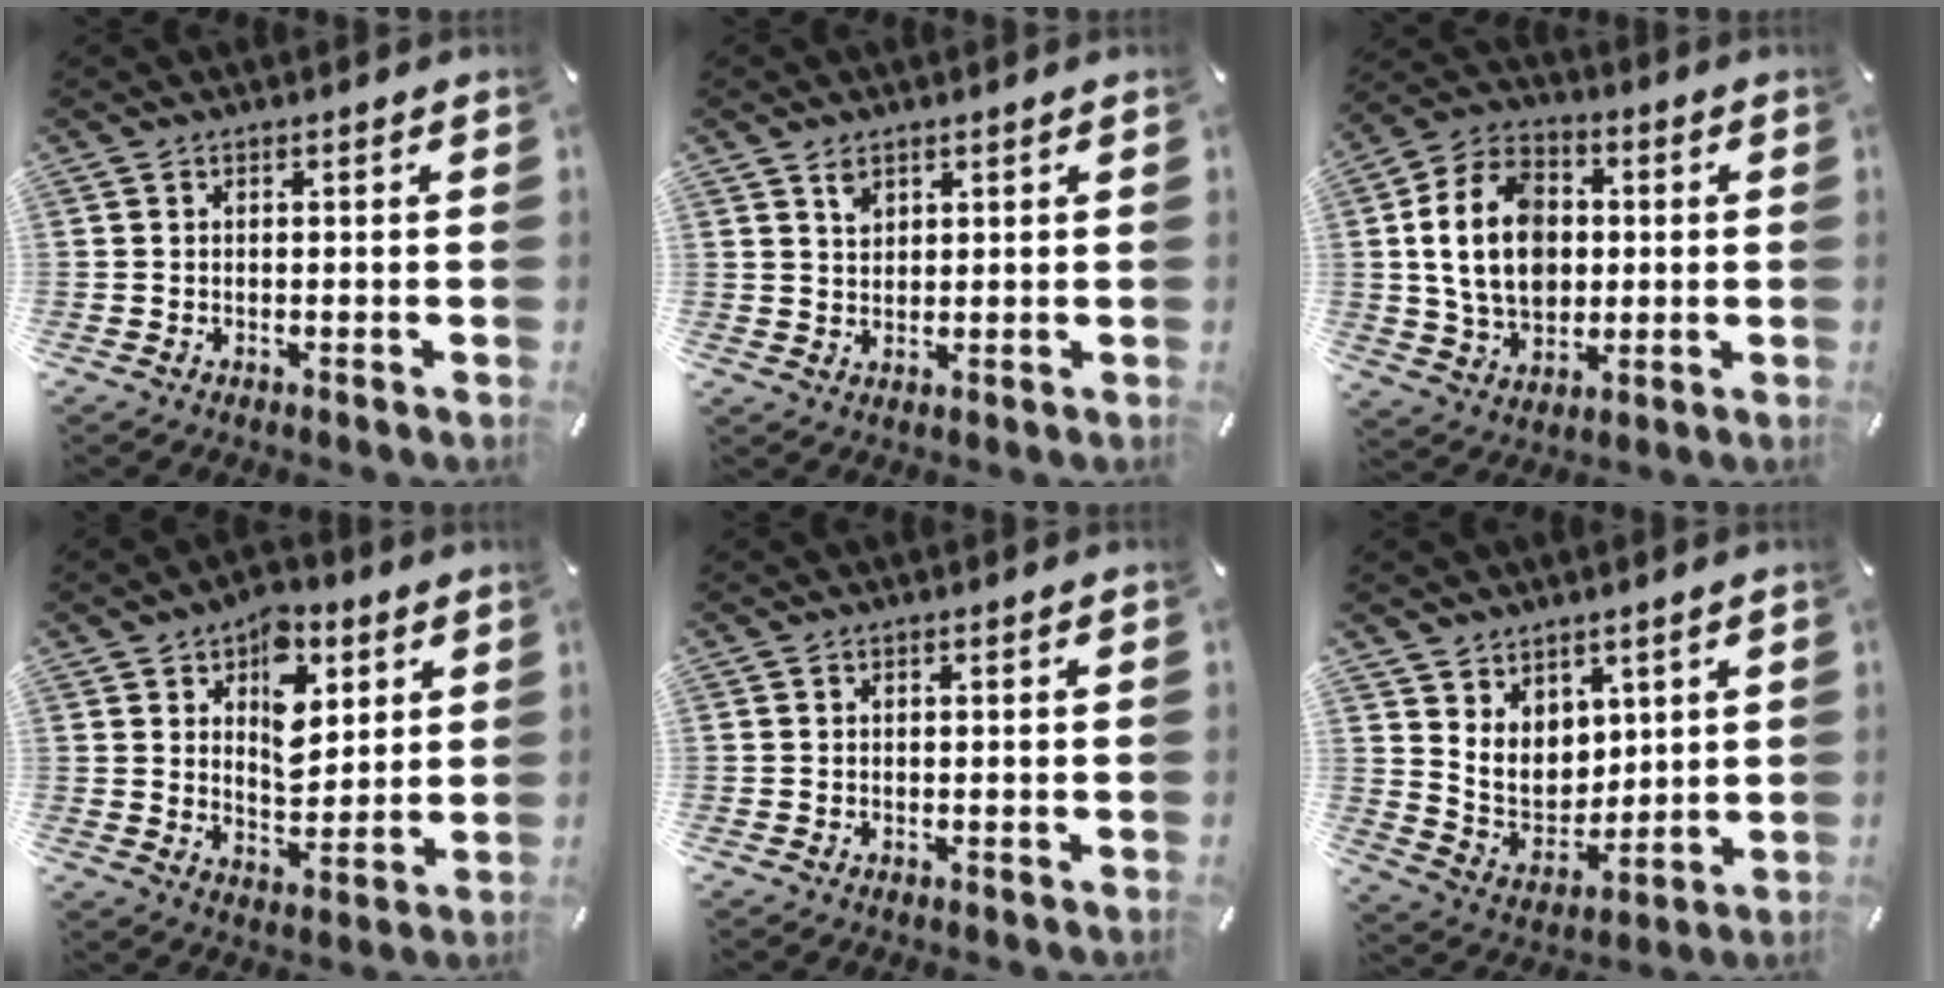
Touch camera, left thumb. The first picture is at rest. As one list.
[{"total": 2.9, "force": [1.9, 2.0, 1.0], "torque": [-0.005, -0.006, 0.033]}, {"total": 15.6, "force": [0.7, 12.0, 9.9], "torque": [-0.223, 0.017, 0.011]}, {"total": 12.0, "force": [5.4, 8.1, 7.0], "torque": [-0.092, -0.019, 0.093]}, {"total": 0.0}, {"total": 8.7, "force": [4.8, 7.0, 1.6], "torque": [-0.040, -0.046, 0.099]}]